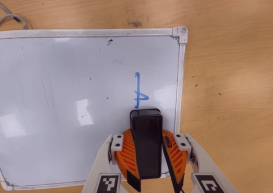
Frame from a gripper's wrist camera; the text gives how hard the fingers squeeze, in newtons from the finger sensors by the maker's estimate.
{"total": 11.6, "left": 11.2, "right": 12.0}